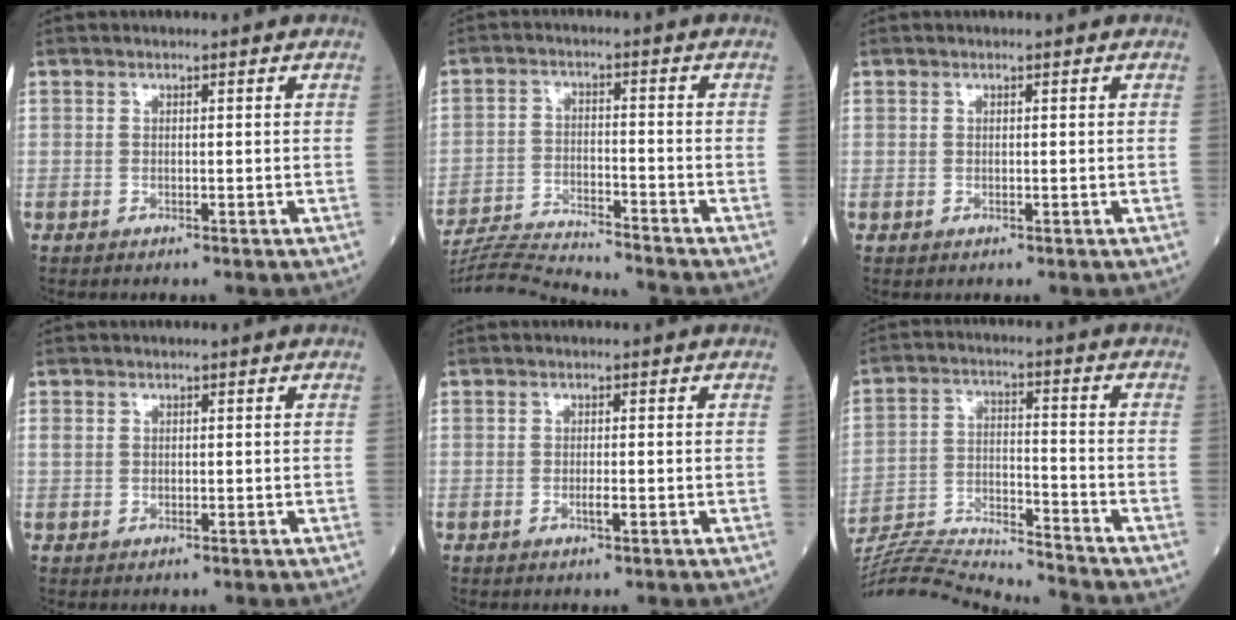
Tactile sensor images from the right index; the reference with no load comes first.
{"total": 10.7, "force": [-10.4, -1.7, 1.8], "torque": [-0.029, -0.004, -0.183]}
{"total": 0.0}
{"total": 0.9, "force": [0.3, 0.7, 0.3], "torque": [-0.007, 0.009, 0.006]}
{"total": 1.1, "force": [-0.4, 0.1, 1.0], "torque": [-0.022, -0.001, -0.007]}
{"total": 15.1, "force": [-14.7, -1.9, 2.9], "torque": [-0.056, 0.005, -0.253]}